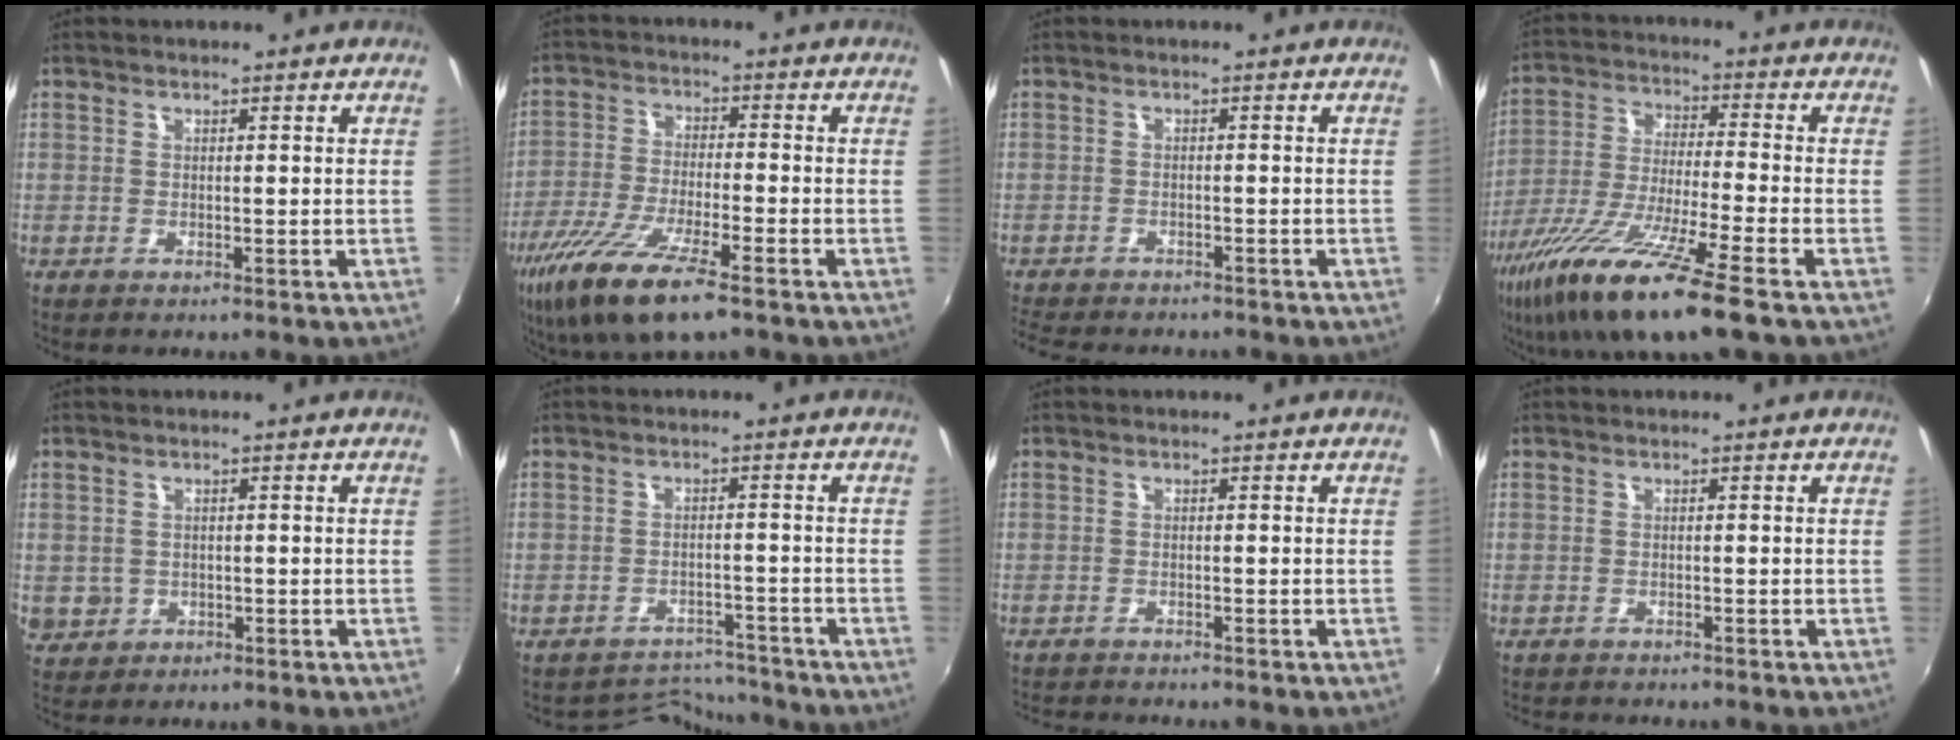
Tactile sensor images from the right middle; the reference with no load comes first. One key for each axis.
{"total": 14.8, "fx": -9.4, "fy": 3.2, "fz": 11.0, "tx": -0.233, "ty": -0.046, "tz": -0.177}
{"total": 7.7, "fx": -6.9, "fy": 1.9, "fz": 2.7, "tx": -0.074, "ty": -0.017, "tz": -0.109}
{"total": 18.3, "fx": -11.5, "fy": 1.4, "fz": 14.2, "tx": -0.285, "ty": -0.050, "tz": -0.211}
{"total": 3.8, "fx": -0.3, "fy": 3.6, "fz": 1.1, "tx": -0.026, "ty": -0.001, "tz": 0.004}
{"total": 6.2, "fx": -6.1, "fy": 1.1, "fz": -1.0, "tx": 0.005, "ty": 0.012, "tz": -0.092}
{"total": 3.9, "fx": -3.8, "fy": 0.1, "fz": 1.0, "tx": -0.031, "ty": -0.015, "tz": -0.064}
{"total": 3.1, "fx": -3.0, "fy": 0.4, "fz": 0.9, "tx": -0.026, "ty": -0.015, "tz": -0.047}